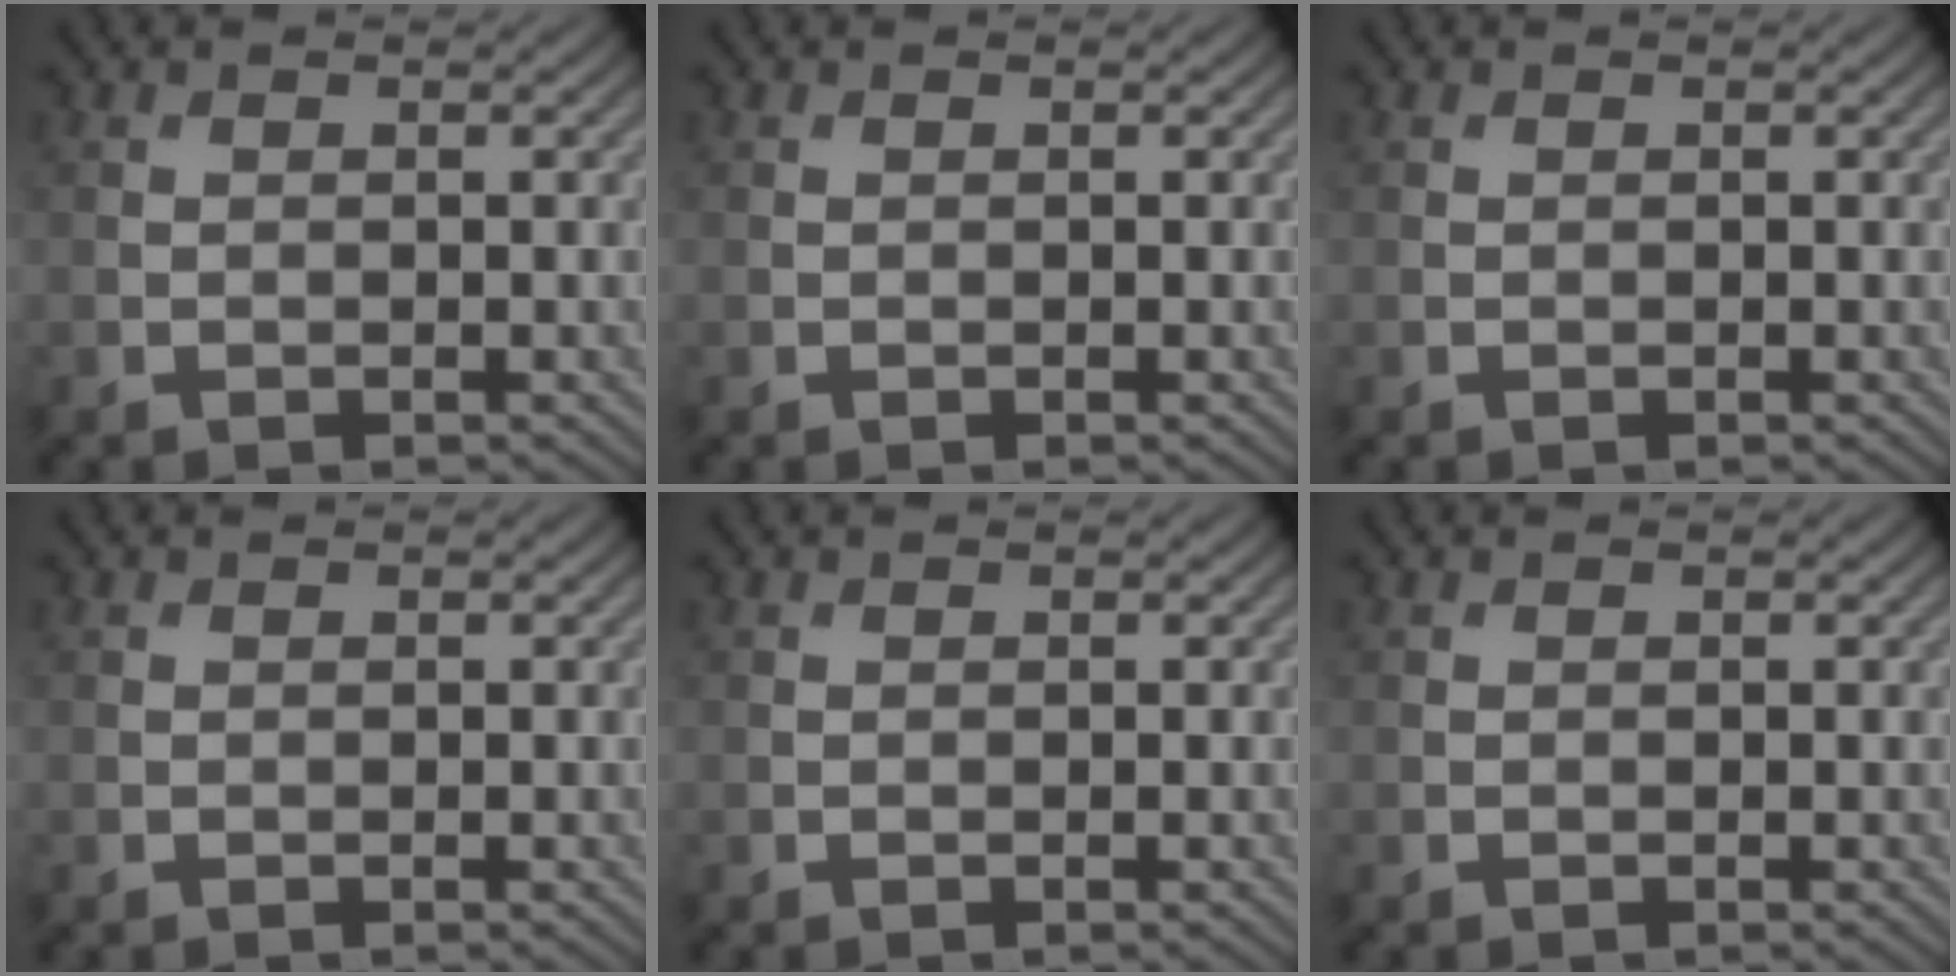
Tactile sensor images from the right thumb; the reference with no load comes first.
{"total": 0.0}
{"total": 0.0}
{"total": 0.0}
{"total": 0.0}
{"total": 0.0}